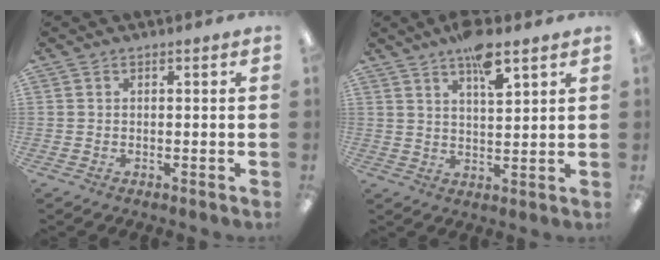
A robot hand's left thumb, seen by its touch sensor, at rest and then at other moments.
{"total": 8.0, "force": [5.6, 2.2, 5.3], "torque": [-0.078, -0.034, 0.091]}